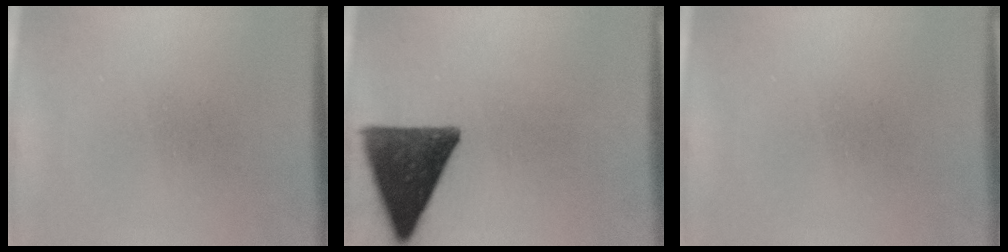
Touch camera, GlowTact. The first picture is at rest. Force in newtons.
{"total": 13.2}
{"total": 0.0}